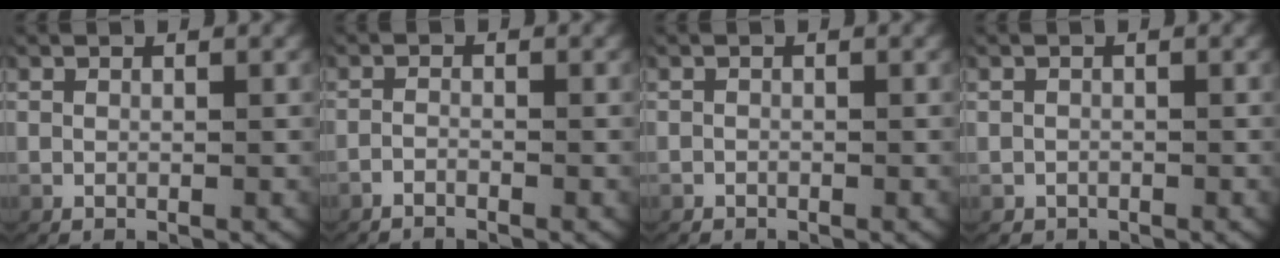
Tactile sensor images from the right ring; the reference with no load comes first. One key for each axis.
{"total": 1.6, "fx": -1.5, "fy": 0.5, "fz": 0.2, "tx": -0.012, "ty": -0.009, "tz": -0.026}
{"total": 0.6, "fx": -0.5, "fy": 0.3, "fz": -0.2, "tx": -0.003, "ty": -0.006, "tz": -0.006}
{"total": 1.5, "fx": -0.8, "fy": 1.2, "fz": -0.2, "tx": -0.004, "ty": -0.011, "tz": -0.009}